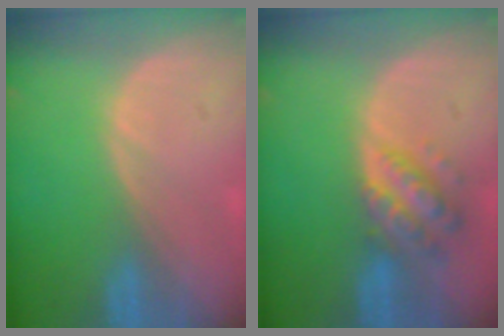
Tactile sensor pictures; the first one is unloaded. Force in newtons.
{"total": 6.4, "press": 5.8, "slide": 2.8}